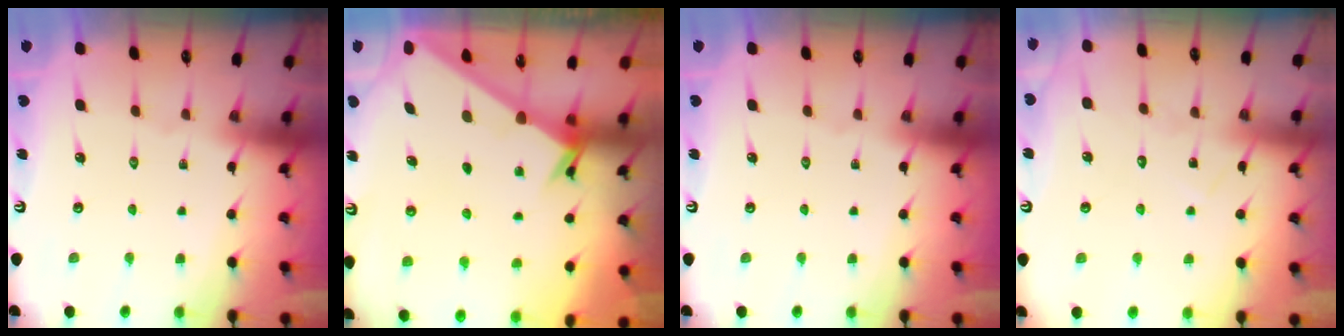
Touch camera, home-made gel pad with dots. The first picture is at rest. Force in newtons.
{"total": 2.4, "press": 2.4, "slide": 0.2}
{"total": 0.0}
{"total": 8.0, "press": 8.0, "slide": 0.4}